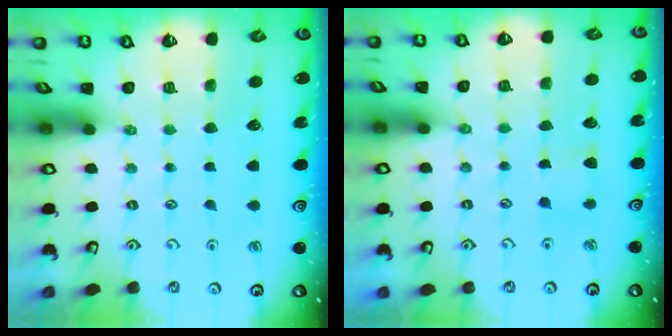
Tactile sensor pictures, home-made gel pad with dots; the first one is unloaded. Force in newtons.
{"total": 2.6, "press": 2.5, "slide": 0.6}